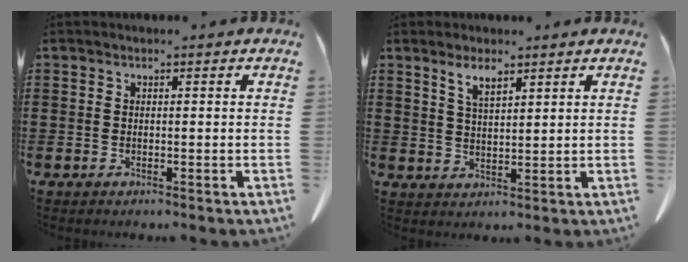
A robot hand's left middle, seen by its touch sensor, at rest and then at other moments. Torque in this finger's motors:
{"motor_torque": [-0.49, 0.66, -0.04, -0.03]}